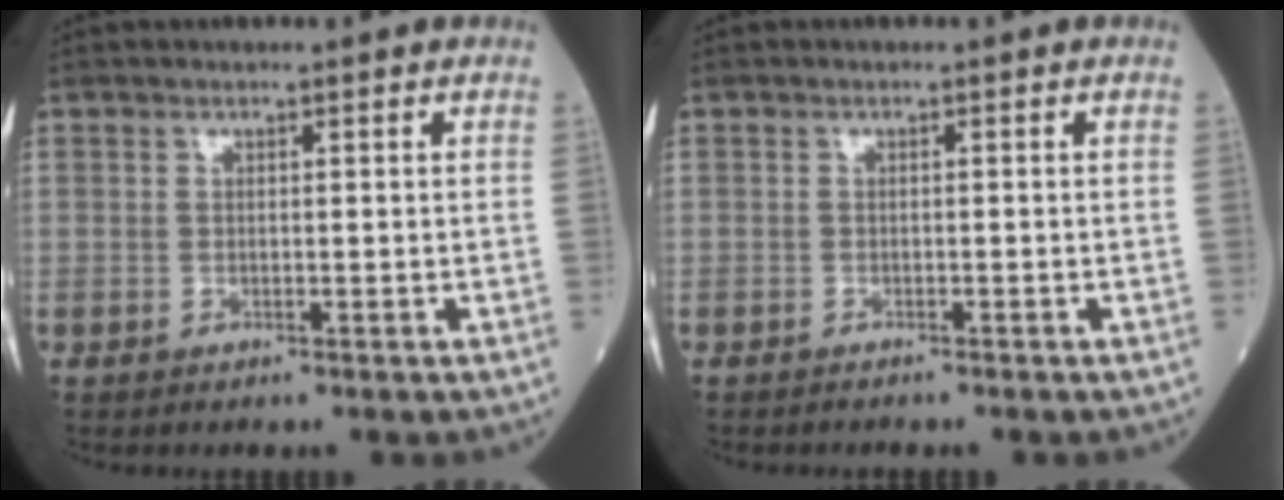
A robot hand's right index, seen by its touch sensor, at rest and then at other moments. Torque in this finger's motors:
{"motor_torque": [-0.12, -0.06, 0.00, -0.02]}